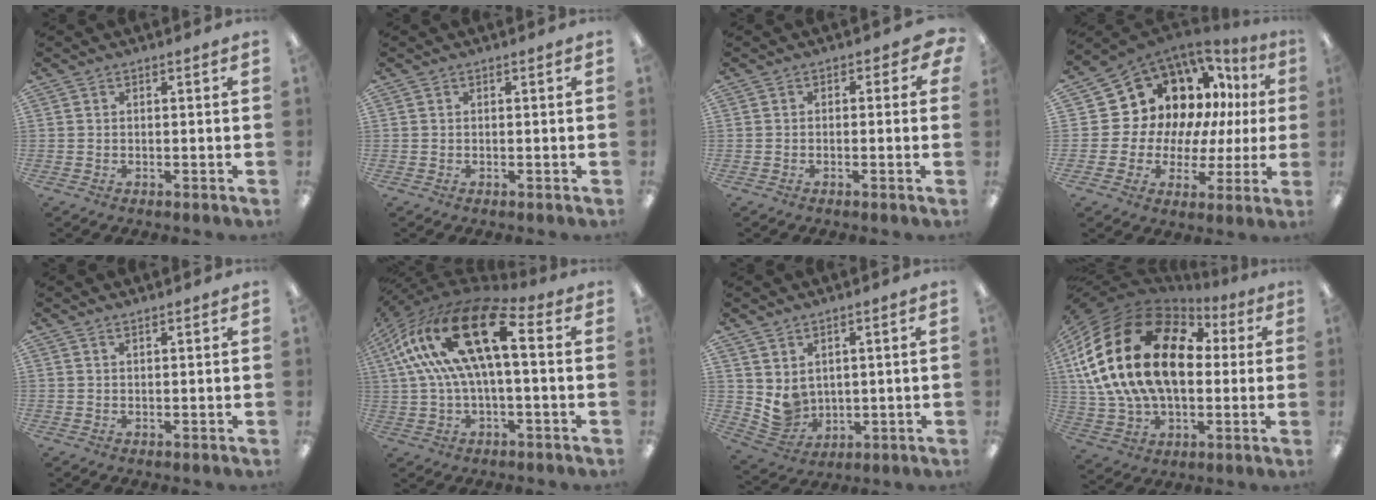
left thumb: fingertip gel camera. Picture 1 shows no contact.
{"total": 0.0}
{"total": 2.1, "force": [-0.8, 1.3, 1.5], "torque": [-0.018, 0.006, -0.018]}
{"total": 15.9, "force": [6.2, 13.1, 6.4], "torque": [-0.122, -0.046, 0.135]}
{"total": 0.9, "force": [0.9, 0.0, 0.2], "torque": [-0.005, -0.001, 0.017]}
{"total": 25.3, "force": [6.2, 11.2, 21.9], "torque": [-0.429, -0.008, 0.103]}
{"total": 5.8, "force": [3.1, 4.7, 1.5], "torque": [-0.045, -0.021, 0.066]}
{"total": 26.2, "force": [5.0, 17.2, 19.1], "torque": [-0.409, 0.001, 0.092]}